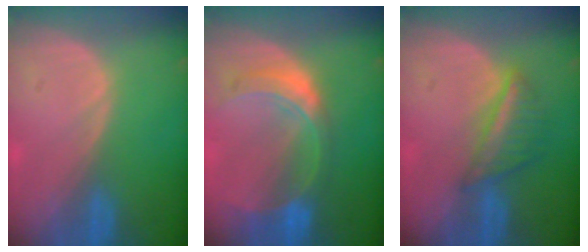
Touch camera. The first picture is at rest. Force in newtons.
{"total": 7.6, "press": 6.7, "slide": 3.6}
{"total": 5.3, "press": 5.2, "slide": 1.1}